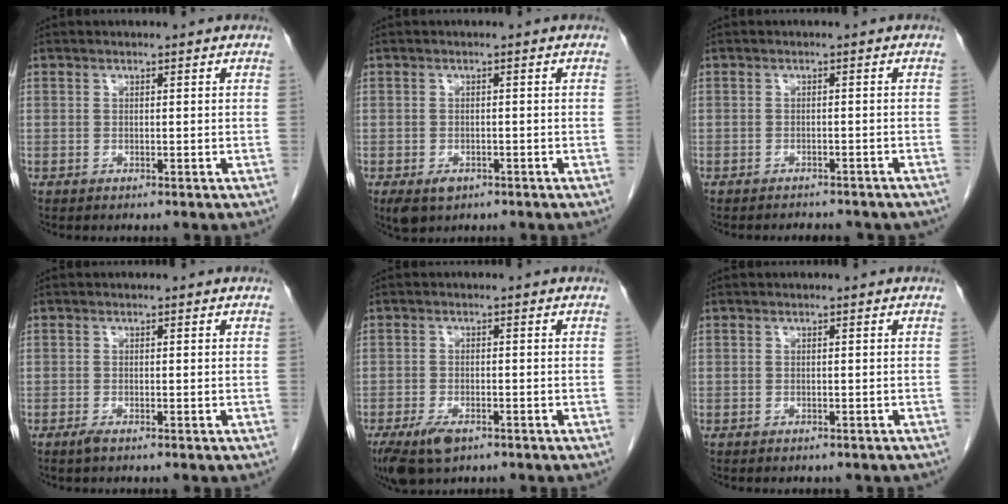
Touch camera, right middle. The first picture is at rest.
{"total": 3.7, "force": [-2.1, 2.3, 2.0], "torque": [-0.038, -0.006, -0.025]}
{"total": 6.6, "force": [-5.9, 2.0, 2.1], "torque": [-0.025, -0.001, -0.063]}
{"total": 0.9, "force": [-0.7, 0.1, 0.7], "torque": [-0.018, -0.004, -0.012]}
{"total": 5.5, "force": [-3.5, 2.3, 3.6], "torque": [-0.071, -0.009, -0.057]}
{"total": 2.8, "force": [-2.4, 1.2, 1.0], "torque": [-0.016, -0.003, -0.025]}